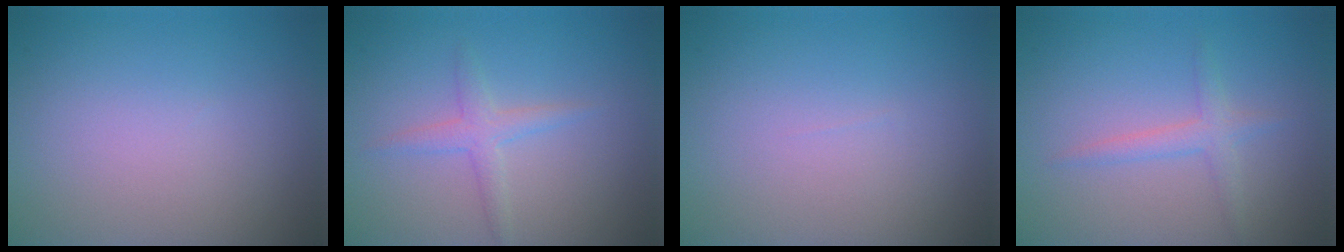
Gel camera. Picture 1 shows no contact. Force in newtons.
{"total": 2.0, "press": 2.0, "slide": 0.1}
{"total": 0.0}
{"total": 2.0, "press": 2.0, "slide": 0.1}